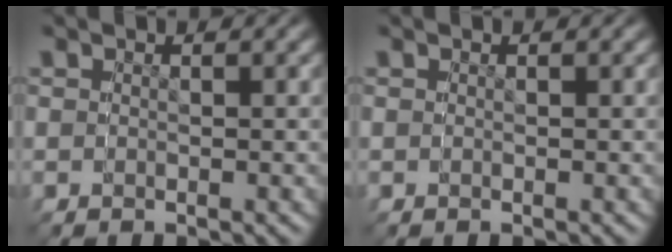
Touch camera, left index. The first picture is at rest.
{"total": 0.0}